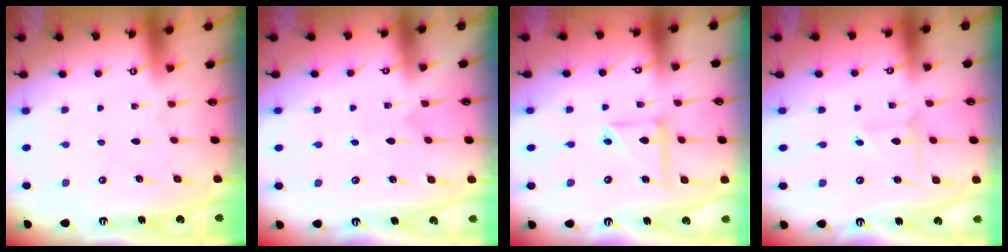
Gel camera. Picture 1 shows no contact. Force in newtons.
{"total": 3.2, "press": 3.2, "slide": 0.3}
{"total": 8.0, "press": 8.0, "slide": 0.4}
{"total": 2.2, "press": 2.2, "slide": 0.2}